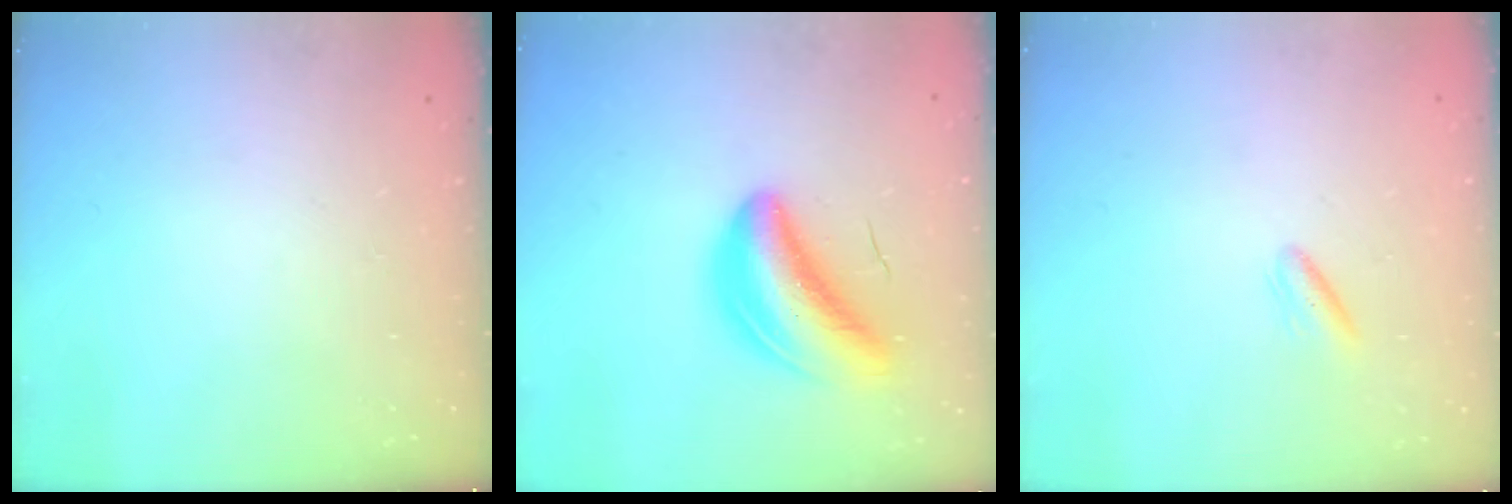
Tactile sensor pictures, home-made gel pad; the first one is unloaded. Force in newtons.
{"total": 9.8, "press": 9.3, "slide": 2.9}
{"total": 2.9, "press": 2.8, "slide": 1.0}